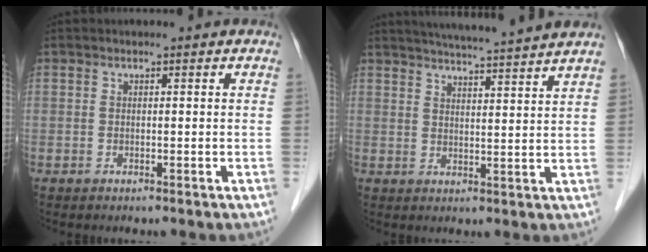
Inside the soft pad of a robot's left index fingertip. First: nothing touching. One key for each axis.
{"total": 12.8, "fx": 11.6, "fy": -1.1, "fz": 5.1, "tx": -0.086, "ty": 0.003, "tz": 0.153}